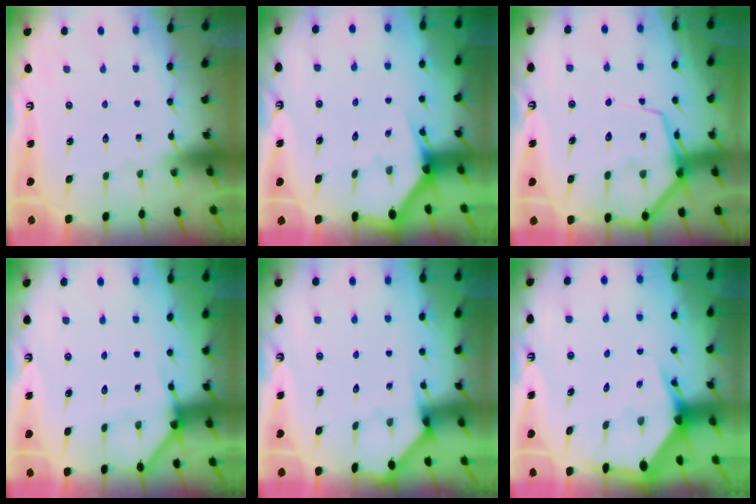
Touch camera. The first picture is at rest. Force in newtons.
{"total": 2.8, "press": 2.8, "slide": 0.1}
{"total": 10.7, "press": 10.6, "slide": 1.2}
{"total": 4.8, "press": 4.8, "slide": 0.4}
{"total": 2.0, "press": 2.0, "slide": 0.2}
{"total": 3.7, "press": 3.7, "slide": 0.4}